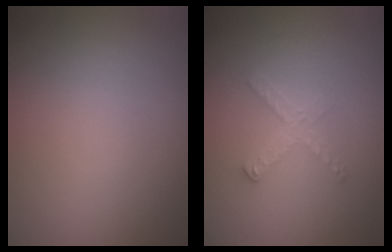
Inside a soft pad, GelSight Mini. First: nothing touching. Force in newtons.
{"total": 1.7, "press": 1.7, "slide": 0.2}